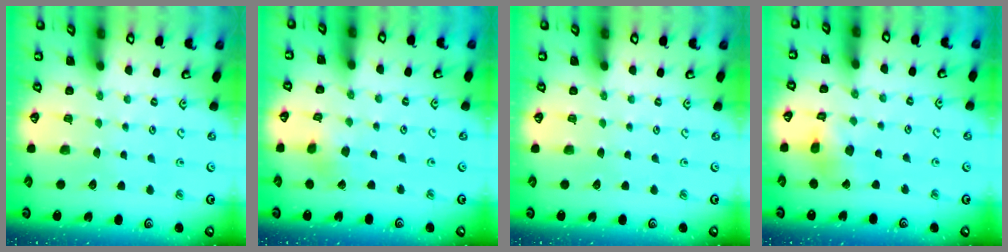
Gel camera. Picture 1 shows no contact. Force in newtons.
{"total": 3.3, "press": 3.3, "slide": 0.3}
{"total": 0.0}
{"total": 8.8, "press": 8.8, "slide": 1.0}